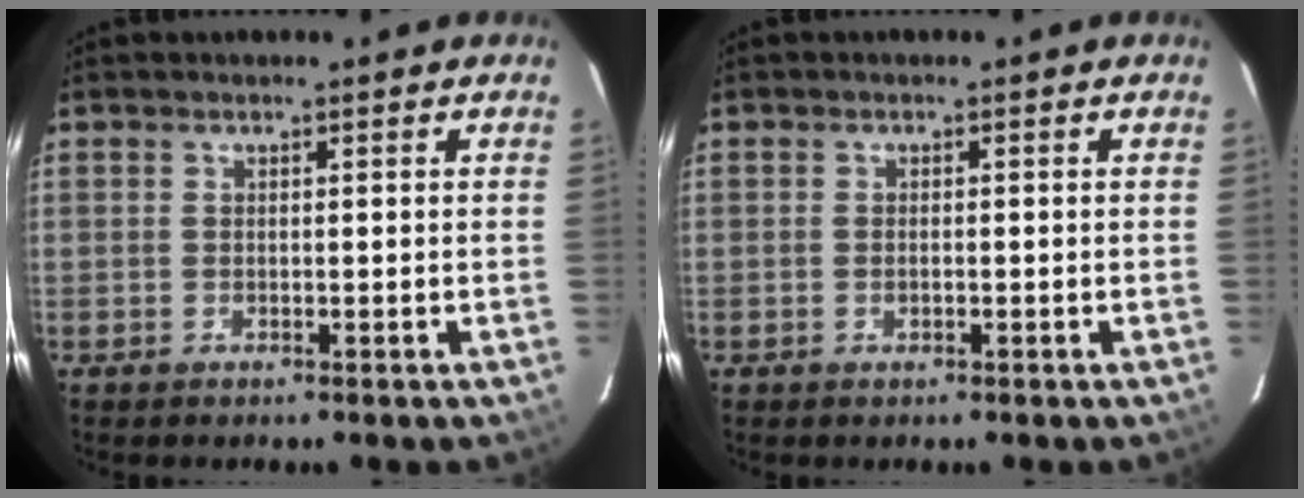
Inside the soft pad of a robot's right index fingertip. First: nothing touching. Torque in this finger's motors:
{"motor_torque": [-0.20, -0.07, 0.01, 0.00]}